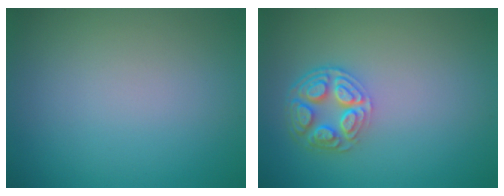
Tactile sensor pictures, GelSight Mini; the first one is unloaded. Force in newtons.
{"total": 4.5, "press": 3.4, "slide": 2.9}